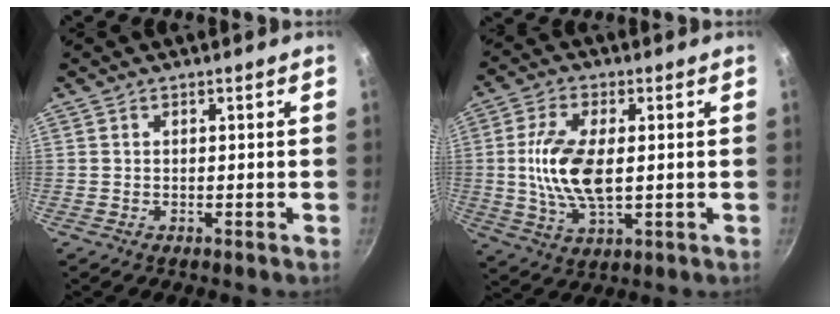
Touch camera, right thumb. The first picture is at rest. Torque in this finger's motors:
{"motor_torque": [2.06, 1.33, 1.81, -0.72, 0.40]}